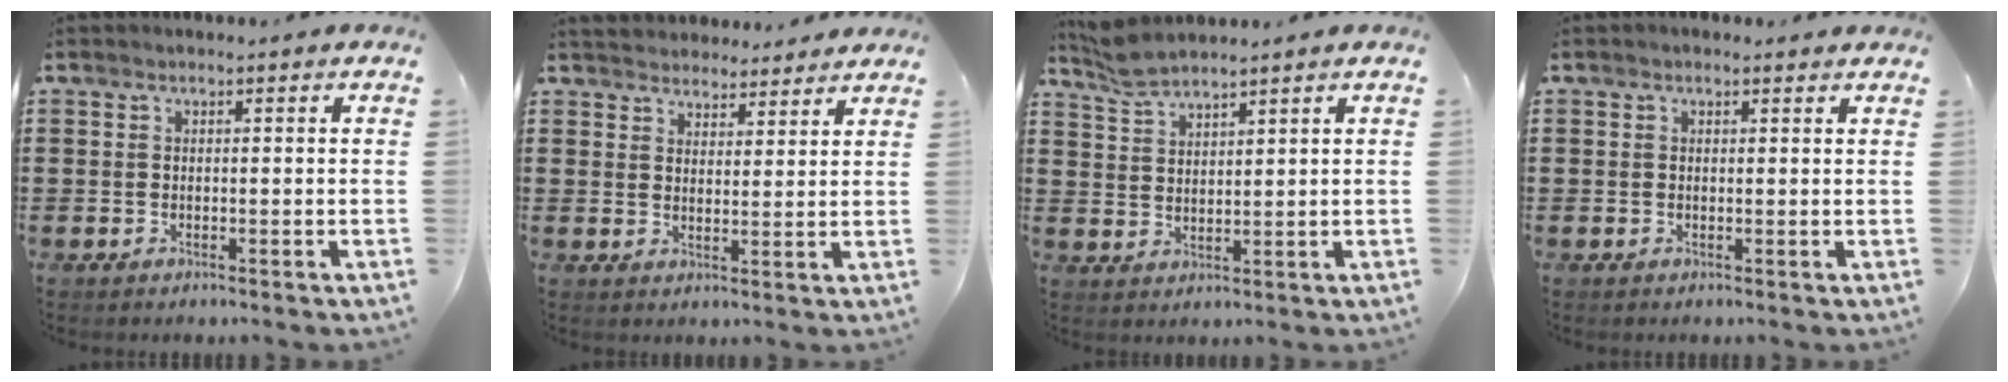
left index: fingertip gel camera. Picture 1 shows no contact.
{"total": 3.6, "force": [3.4, 1.1, -0.5], "torque": [-0.004, -0.010, 0.063]}
{"total": 4.0, "force": [3.8, 0.2, 1.2], "torque": [-0.035, -0.008, 0.071]}
{"total": 0.9, "force": [0.6, 0.6, 0.2], "torque": [-0.006, 0.005, 0.010]}